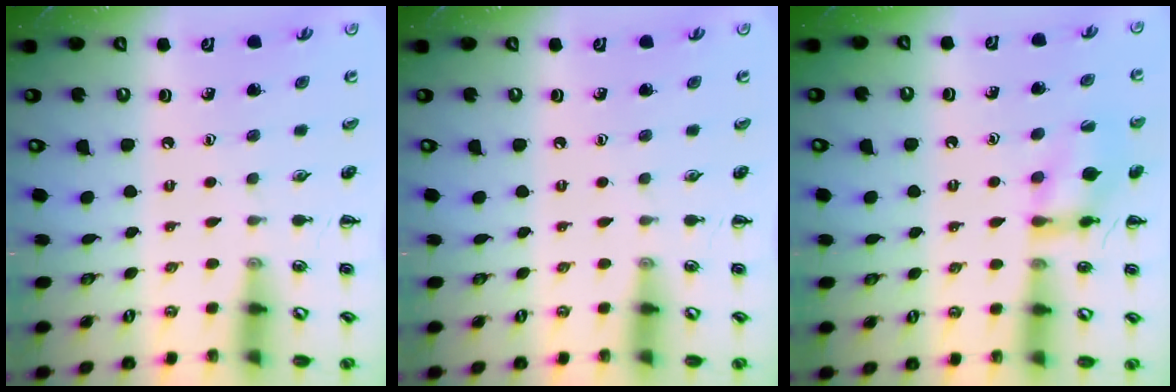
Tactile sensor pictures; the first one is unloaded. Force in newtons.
{"total": 0.0}
{"total": 13.1, "press": 13.0, "slide": 0.6}